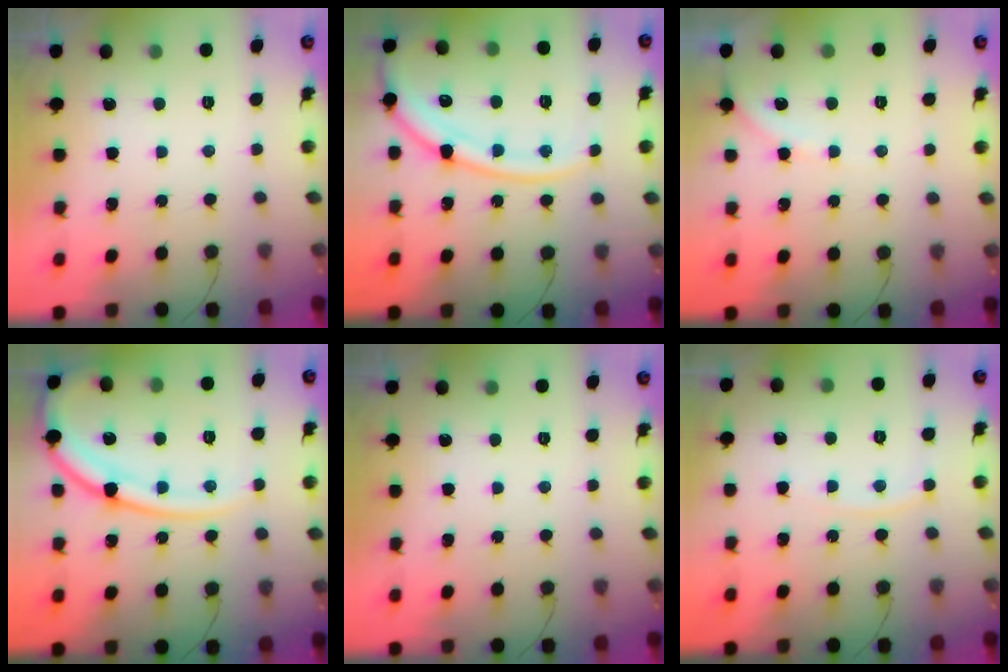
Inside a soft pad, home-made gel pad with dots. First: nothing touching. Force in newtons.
{"total": 15.9, "press": 15.7, "slide": 2.0}
{"total": 3.3, "press": 3.2, "slide": 0.6}
{"total": 17.1, "press": 17.0, "slide": 1.7}
{"total": 0.0}
{"total": 5.7, "press": 5.6, "slide": 0.6}